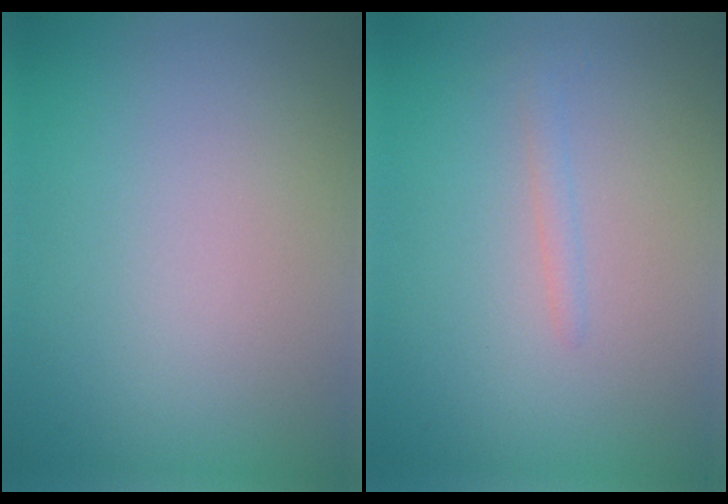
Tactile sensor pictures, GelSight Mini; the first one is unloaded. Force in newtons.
{"total": 1.0, "press": 1.0, "slide": 0.0}